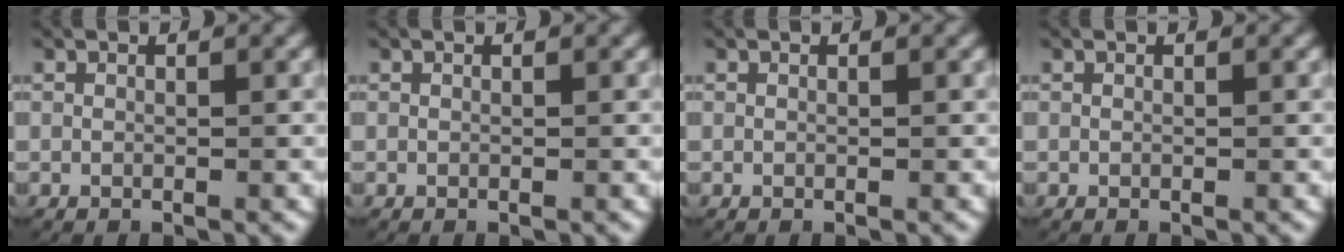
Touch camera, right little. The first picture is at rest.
{"total": 0.0}
{"total": 0.0}
{"total": 0.0}